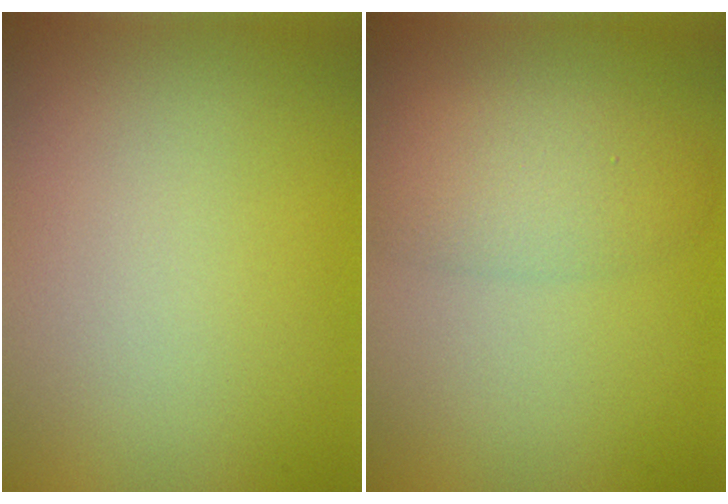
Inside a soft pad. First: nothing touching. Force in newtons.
{"total": 3.9, "press": 3.9, "slide": 0.3}